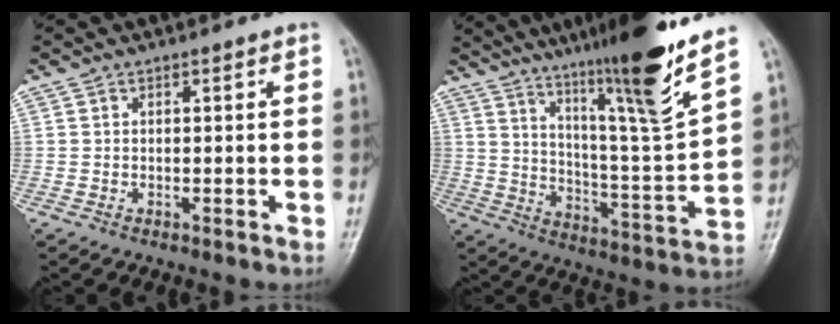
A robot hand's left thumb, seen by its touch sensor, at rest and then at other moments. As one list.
[{"total": 19.4, "force": [14.0, -0.2, 13.4], "torque": [-0.192, -0.083, 0.228]}]